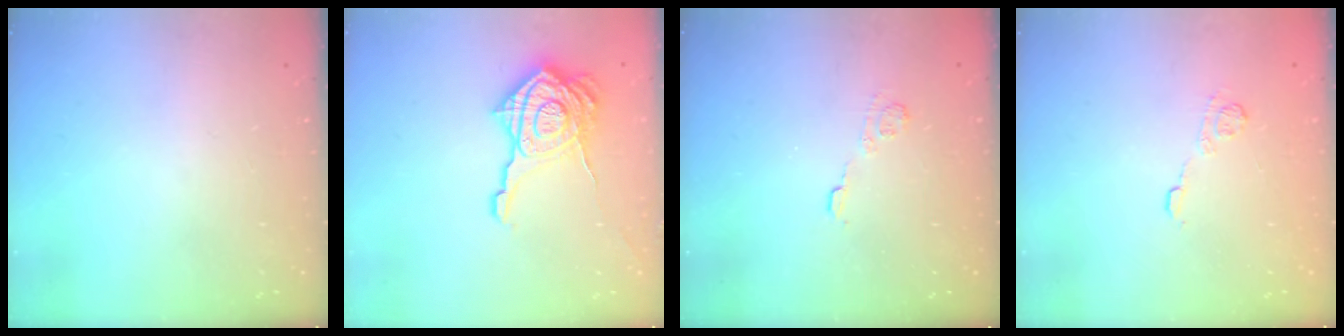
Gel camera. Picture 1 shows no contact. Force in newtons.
{"total": 19.5, "press": 19.5, "slide": 1.3}
{"total": 5.7, "press": 5.5, "slide": 1.2}
{"total": 8.5, "press": 8.3, "slide": 1.3}